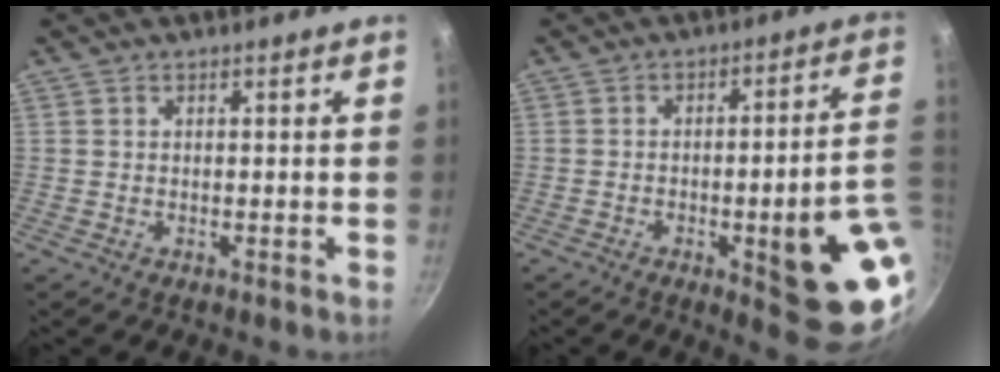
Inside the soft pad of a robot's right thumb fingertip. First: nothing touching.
{"total": 18.1, "force": [-4.1, 4.5, 17.0], "torque": [-0.179, 0.019, -0.050]}